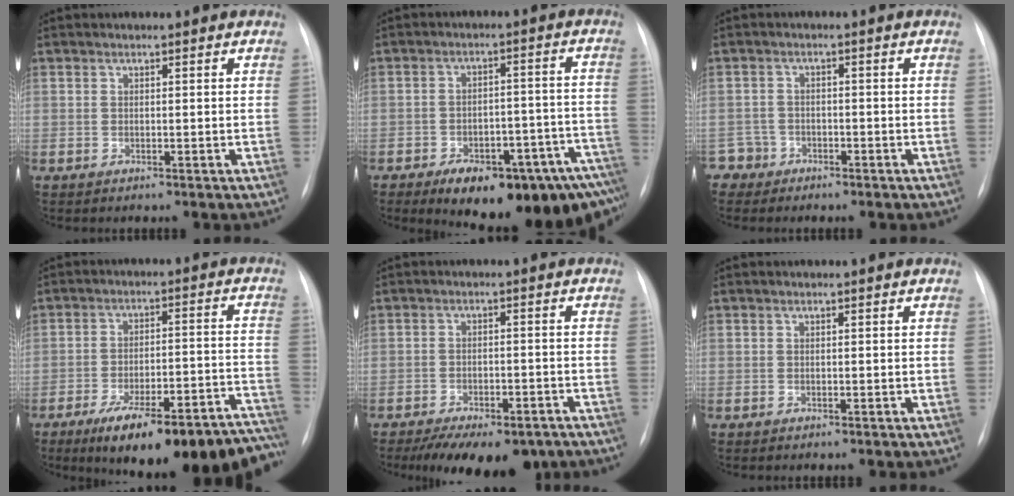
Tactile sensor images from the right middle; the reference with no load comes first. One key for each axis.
{"total": 18.8, "fx": -12.8, "fy": 6.3, "fz": 12.2, "tx": -0.097, "ty": 0.040, "tz": -0.168}
{"total": 3.0, "fx": -1.9, "fy": 2.1, "fz": -1.0, "tx": 0.022, "ty": 0.011, "tz": -0.039}
{"total": 23.8, "fx": -19.3, "fy": 5.1, "fz": 13.0, "tx": -0.115, "ty": 0.023, "tz": -0.266}
{"total": 14.2, "fx": -10.5, "fy": 6.0, "fz": 7.5, "tx": -0.122, "ty": -0.008, "tz": -0.140}
{"total": 0.0}